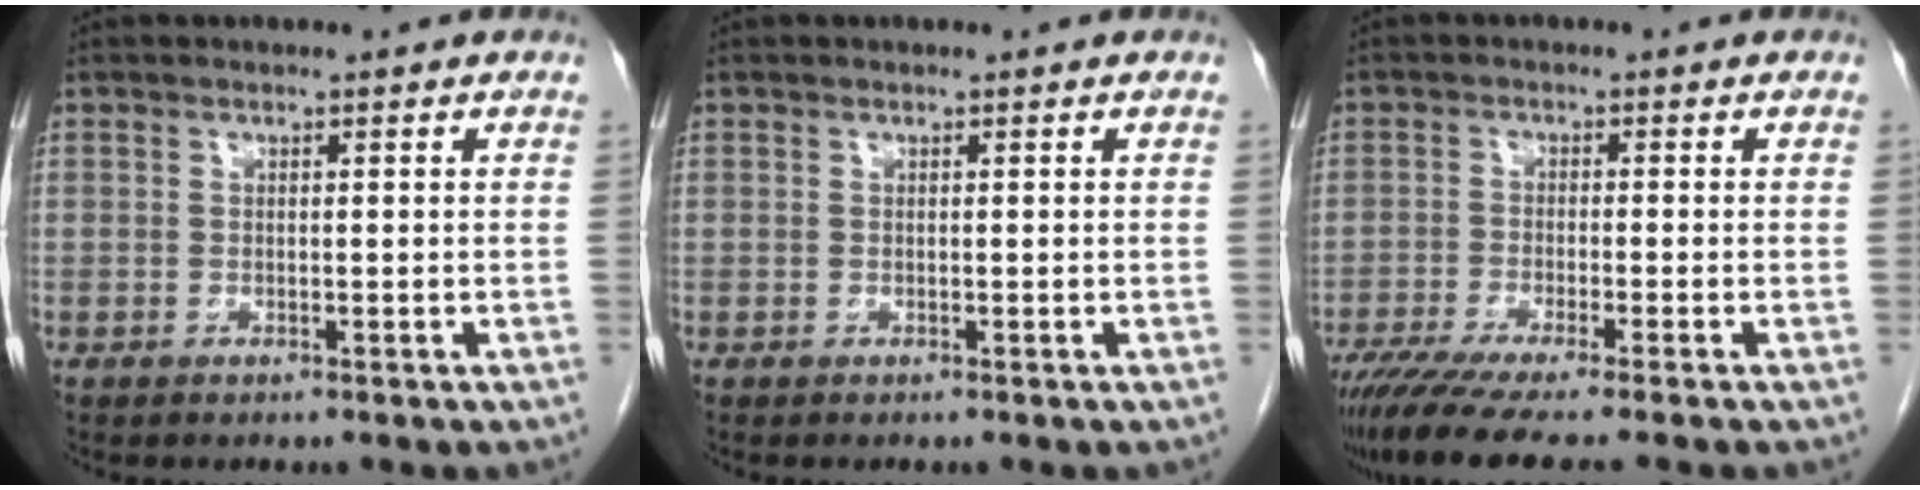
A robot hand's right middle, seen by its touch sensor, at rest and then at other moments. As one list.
[{"total": 0.0}, {"total": 10.7, "force": [-8.7, -0.4, 6.2], "torque": [-0.091, -0.032, -0.141]}]